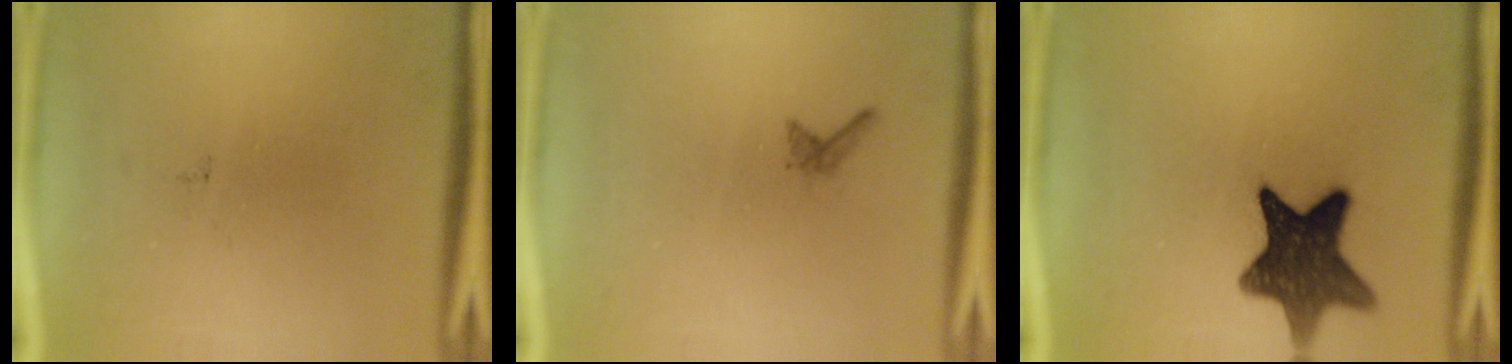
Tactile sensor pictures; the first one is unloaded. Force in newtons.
{"total": 0.6}
{"total": 12.3}